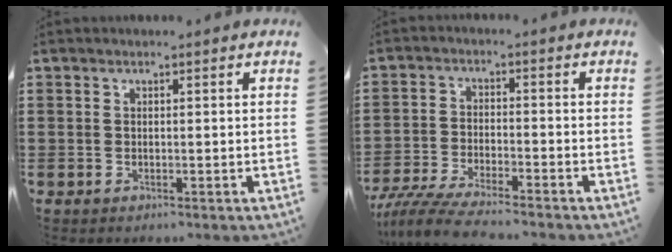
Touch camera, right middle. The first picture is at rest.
{"total": 5.9, "force": [-5.6, 0.2, 2.1], "torque": [-0.059, -0.011, -0.112]}